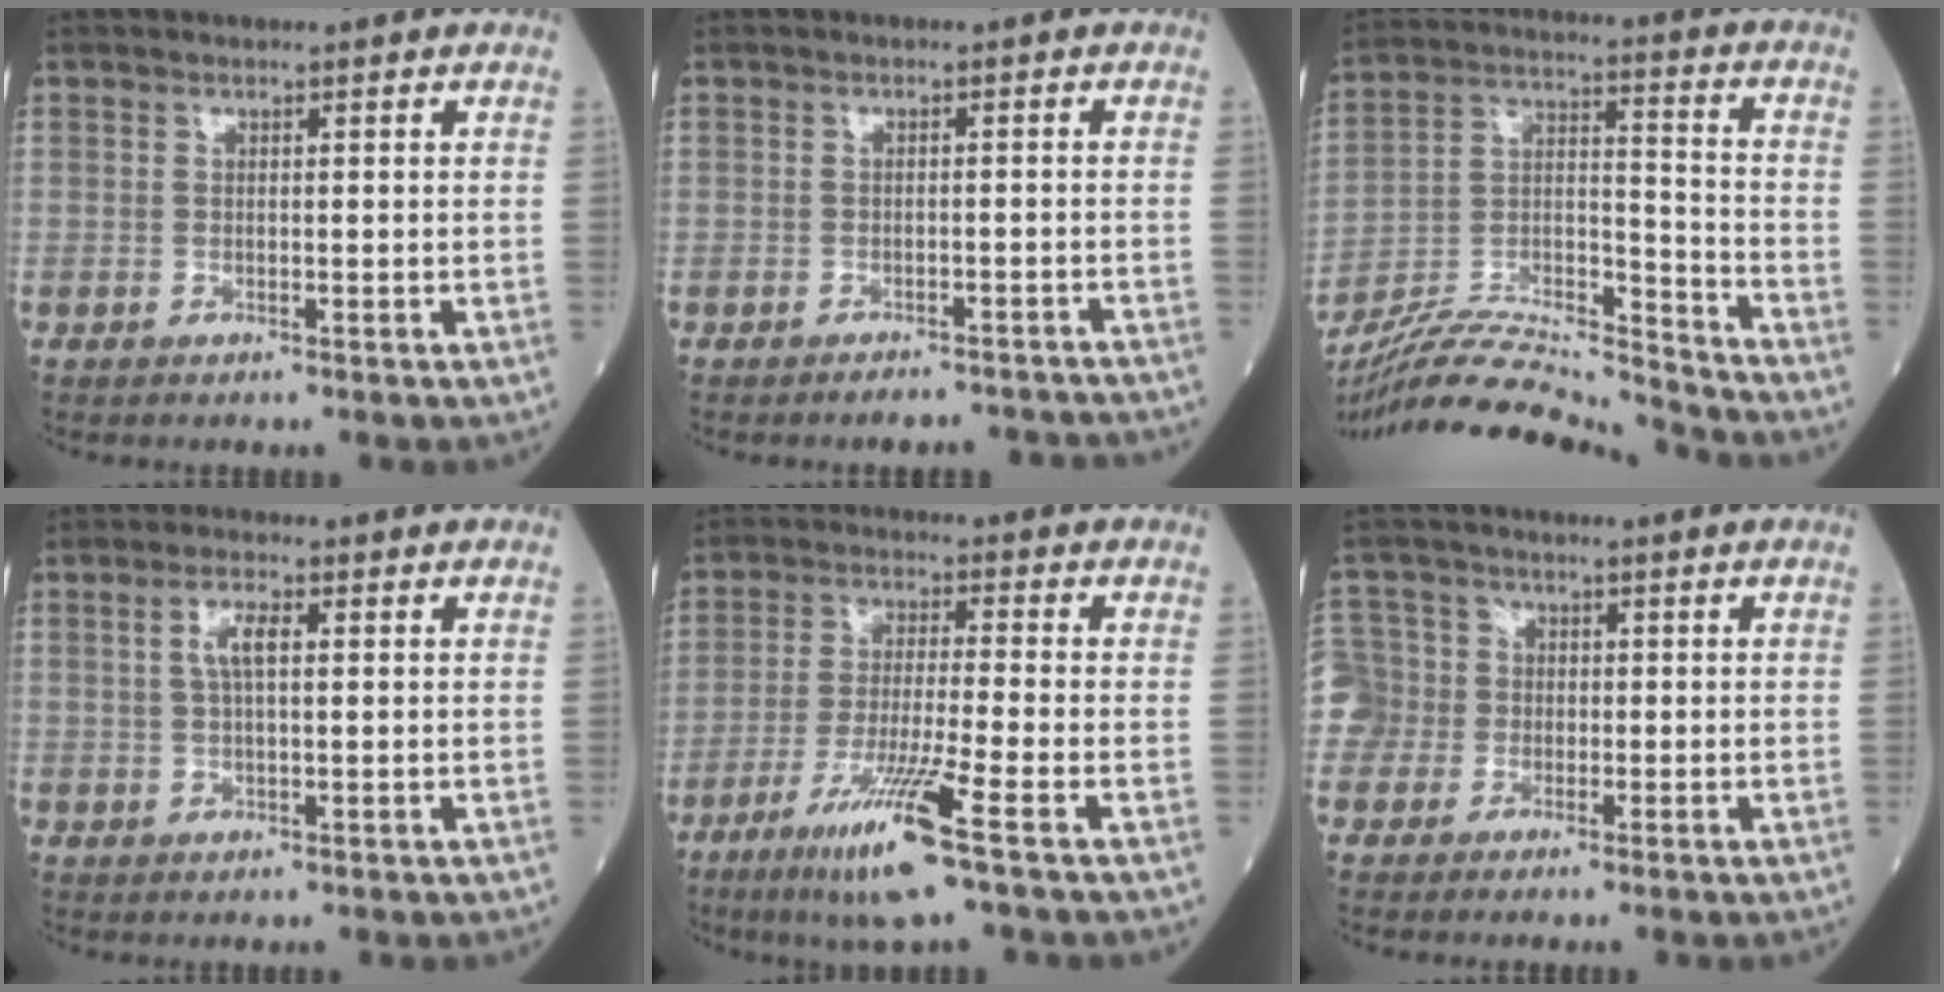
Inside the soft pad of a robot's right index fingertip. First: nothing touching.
{"total": 7.2, "force": [-7.0, 1.3, 1.4], "torque": [-0.007, -0.001, -0.075]}
{"total": 18.8, "force": [-18.1, 0.3, 5.2], "torque": [-0.103, 0.020, -0.310]}
{"total": 3.5, "force": [0.9, 0.9, 3.2], "torque": [-0.068, 0.007, 0.018]}
{"total": 10.6, "force": [-5.7, -0.9, 8.8], "torque": [-0.171, -0.026, -0.107]}
{"total": 5.8, "force": [-1.6, 5.6, 0.0], "torque": [-0.008, 0.025, -0.033]}